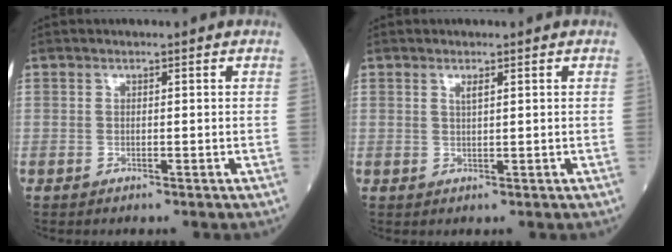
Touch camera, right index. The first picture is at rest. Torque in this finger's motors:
{"motor_torque": [-0.01, 0.01, 0.00, 0.03]}